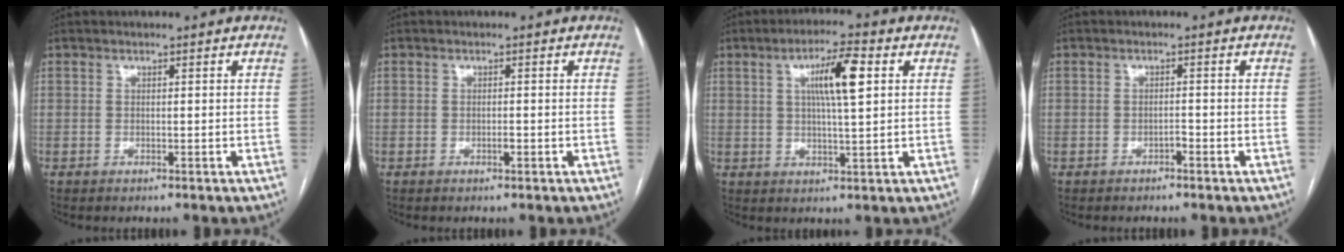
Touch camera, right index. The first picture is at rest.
{"total": 0.8, "force": [-0.3, 0.3, 0.7], "torque": [-0.015, 0.000, -0.005]}
{"total": 7.9, "force": [2.3, 0.9, 7.5], "torque": [-0.133, 0.009, 0.039]}
{"total": 1.0, "force": [-0.7, 0.3, 0.6], "torque": [-0.011, 0.001, -0.012]}